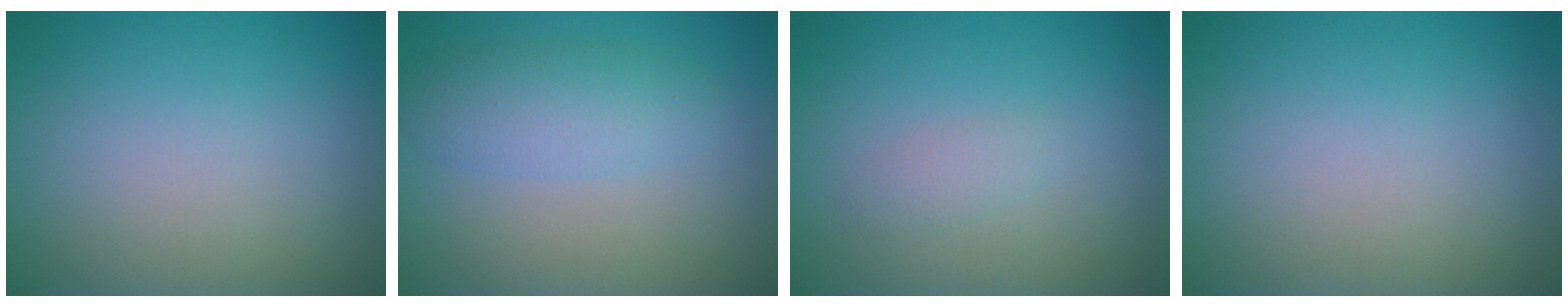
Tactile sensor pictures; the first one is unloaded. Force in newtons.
{"total": 3.1, "press": 3.1, "slide": 0.2}
{"total": 1.1, "press": 1.1, "slide": 0.0}
{"total": 0.0}